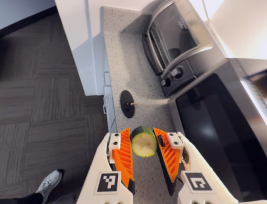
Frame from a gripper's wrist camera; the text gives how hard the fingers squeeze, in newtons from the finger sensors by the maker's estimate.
{"total": 9.7, "left": 9.7, "right": 9.8}